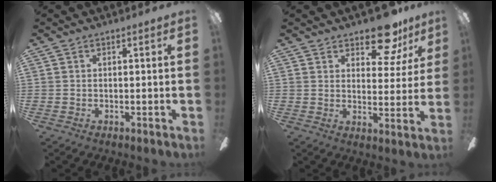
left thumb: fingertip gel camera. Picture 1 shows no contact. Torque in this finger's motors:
{"motor_torque": [1.10, 0.51, 0.62, -0.58, 0.00]}